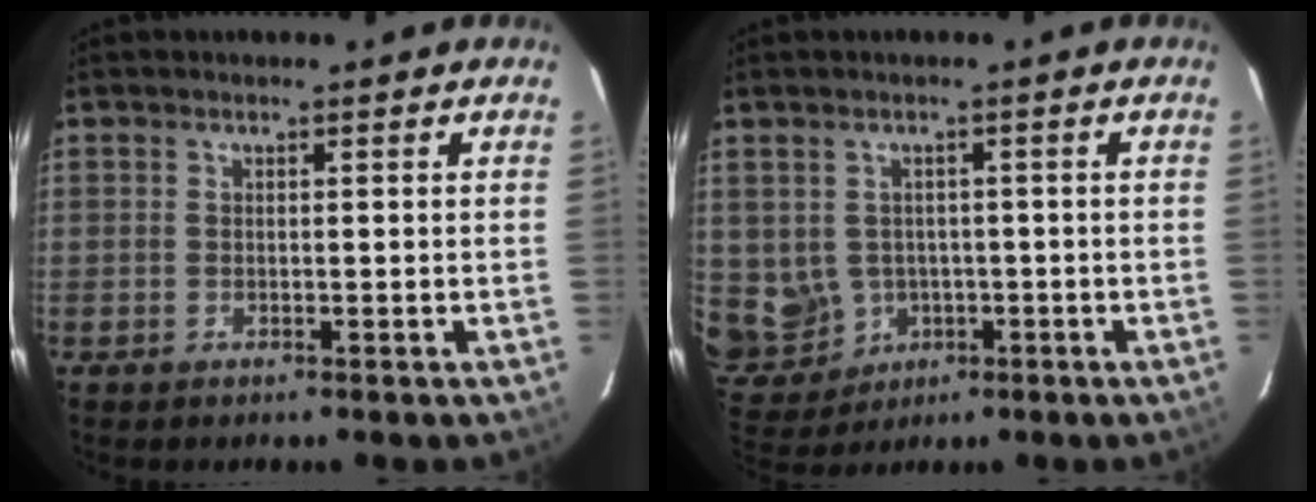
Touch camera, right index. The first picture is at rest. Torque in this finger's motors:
{"motor_torque": [0.25, 0.17, 0.03, 0.01]}